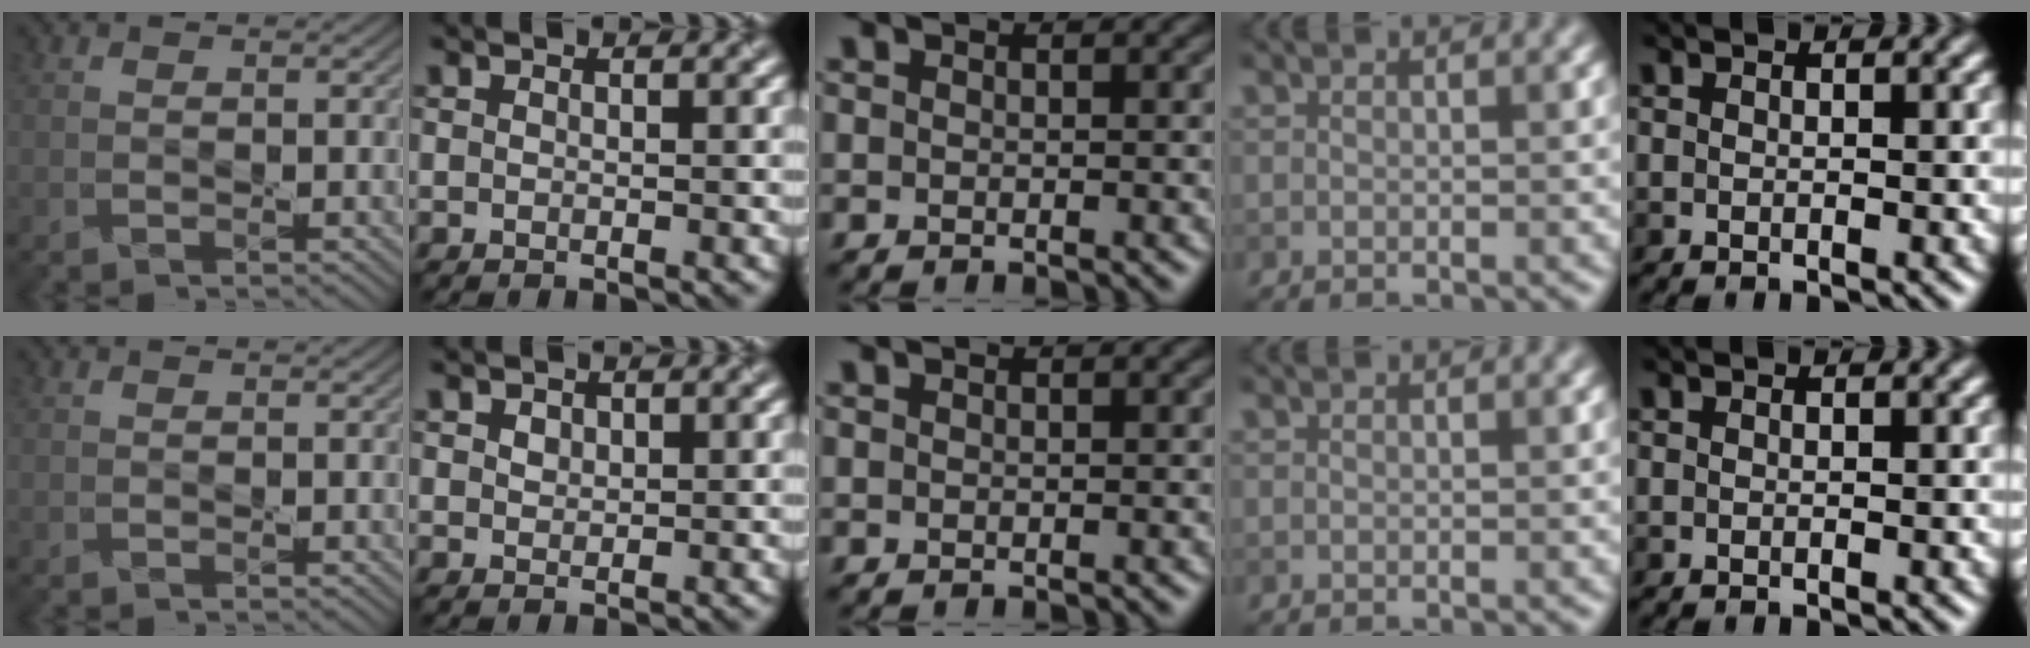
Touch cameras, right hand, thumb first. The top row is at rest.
{"index": {"total": 1.0, "force": [0.6, 0.7, 0.3], "torque": [-0.007, 0.000, 0.011]}}